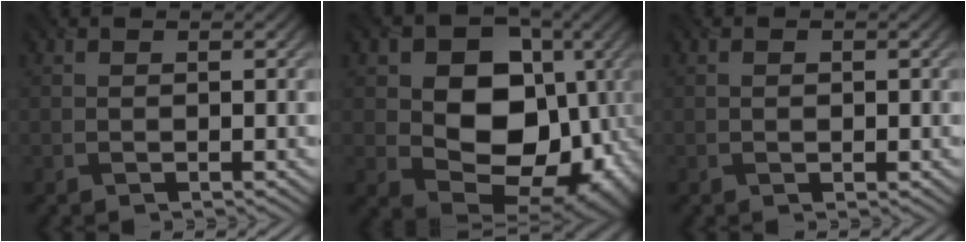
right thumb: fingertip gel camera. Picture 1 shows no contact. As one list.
[{"total": 15.0, "force": [0.4, 11.5, 9.6], "torque": [-0.134, -0.017, 0.009]}, {"total": 0.8, "force": [0.0, 0.5, 0.6], "torque": [-0.011, 0.000, 0.002]}]